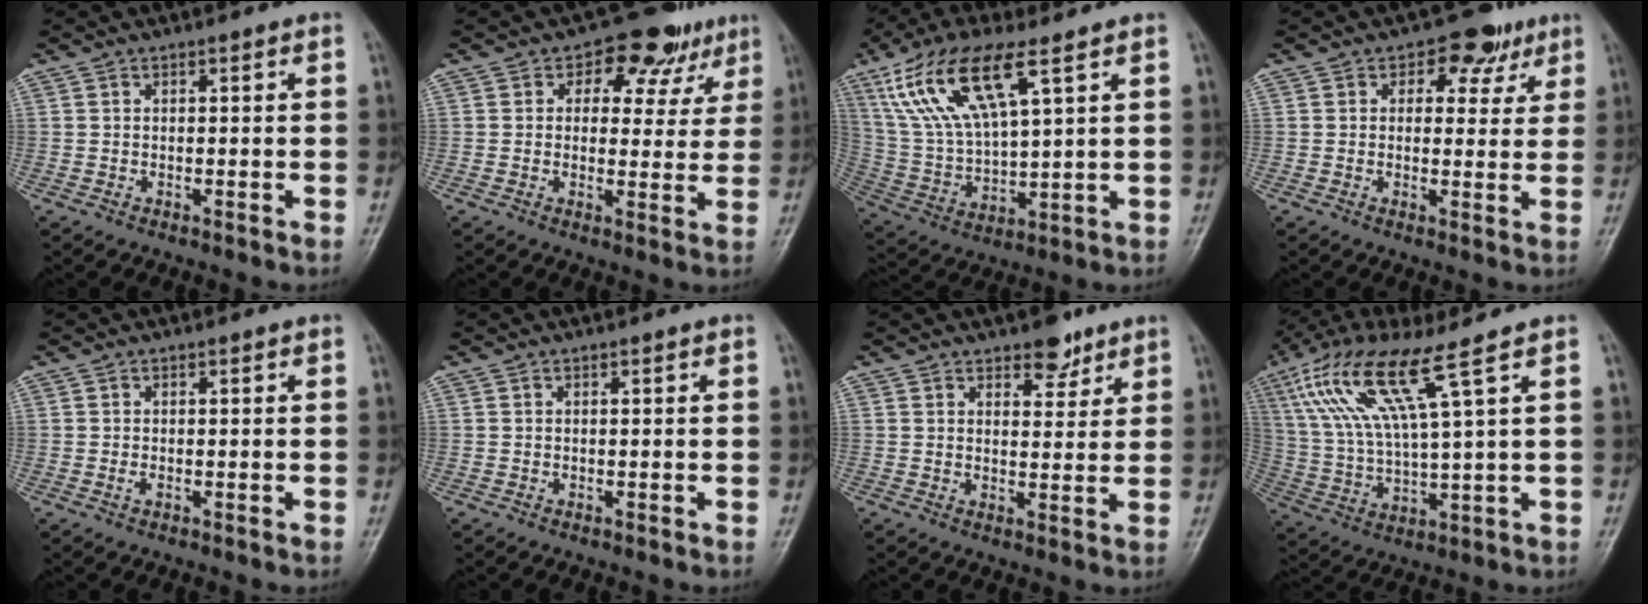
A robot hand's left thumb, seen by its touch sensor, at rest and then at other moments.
{"total": 10.0, "force": [4.9, 6.8, 5.4], "torque": [-0.011, -0.006, 0.060]}
{"total": 16.6, "force": [8.4, 5.7, 13.1], "torque": [-0.263, -0.015, 0.168]}
{"total": 6.8, "force": [3.4, 4.8, 3.5], "torque": [0.002, -0.006, 0.038]}
{"total": 0.8, "force": [-0.1, 0.5, 0.6], "torque": [-0.012, -0.002, -0.003]}
{"total": 0.0}
{"total": 5.3, "force": [3.7, 2.7, 2.6], "torque": [-0.009, -0.022, 0.053]}
{"total": 14.5, "force": [7.3, 1.4, 12.5], "torque": [-0.277, -0.015, 0.148]}